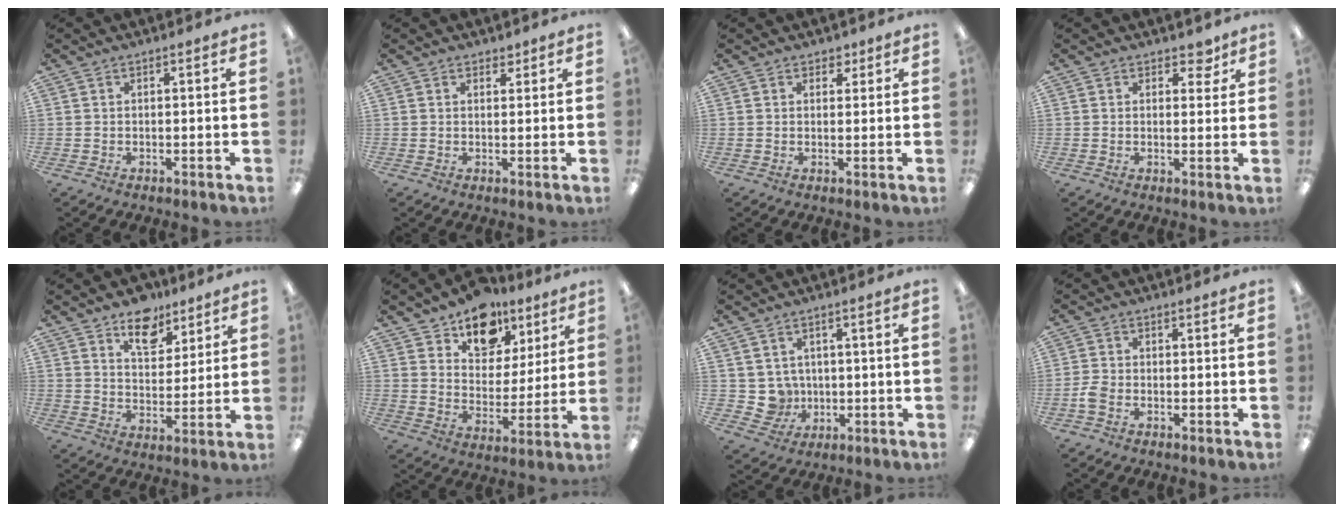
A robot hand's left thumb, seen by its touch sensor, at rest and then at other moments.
{"total": 2.0, "force": [1.5, 1.2, 0.4], "torque": [0.009, -0.005, 0.025]}
{"total": 2.6, "force": [1.6, 1.9, 0.7], "torque": [0.001, -0.004, 0.028]}
{"total": 3.7, "force": [2.5, 2.3, 1.5], "torque": [-0.002, -0.010, 0.039]}
{"total": 10.5, "force": [7.4, 6.0, 4.4], "torque": [-0.047, -0.042, 0.131]}
{"total": 13.2, "force": [9.4, 8.4, 3.8], "torque": [-0.057, -0.065, 0.175]}
{"total": 5.4, "force": [1.0, 5.3, 0.7], "torque": [-0.023, -0.002, 0.022]}
{"total": 2.5, "force": [-1.2, 1.7, 1.4], "torque": [-0.030, 0.004, -0.023]}